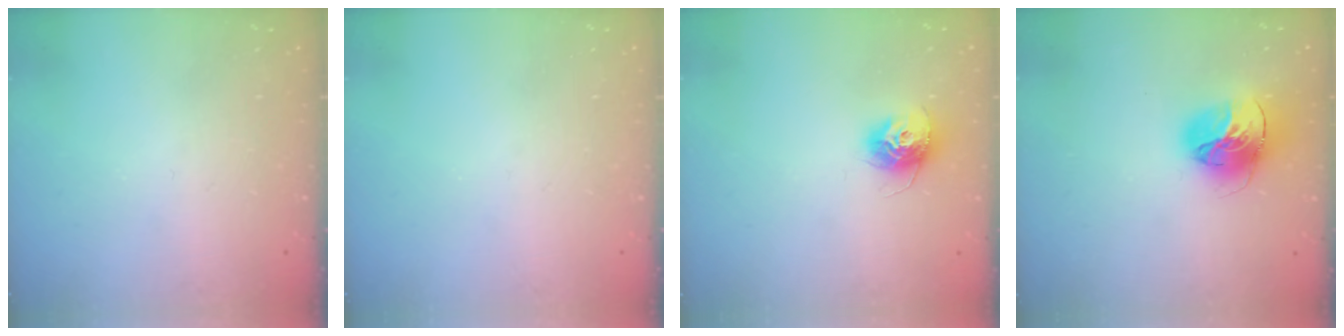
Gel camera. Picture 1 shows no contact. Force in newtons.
{"total": 0.0}
{"total": 11.0, "press": 11.0, "slide": 0.8}
{"total": 16.4, "press": 16.4, "slide": 1.6}